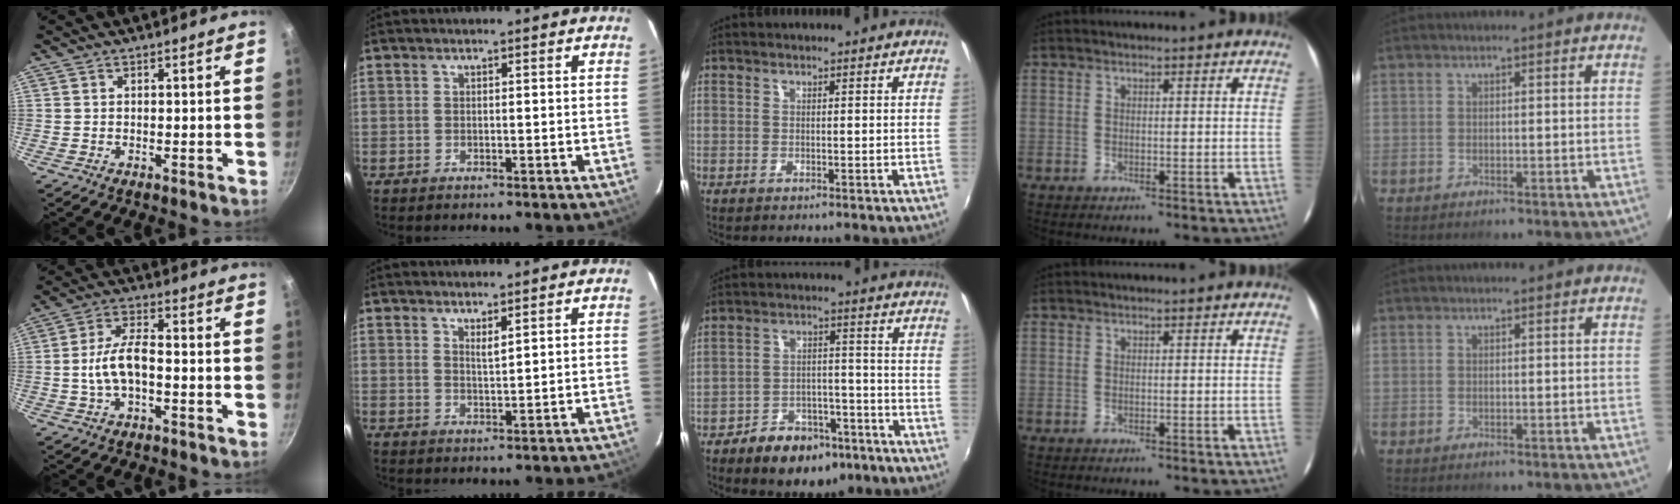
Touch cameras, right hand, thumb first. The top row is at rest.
{"thumb": {"total": 7.9, "force": [-1.6, 3.6, 6.9], "torque": [-0.126, 0.030, -0.035]}, "index": {"total": 2.0, "force": [1.4, 0.2, 1.3], "torque": [-0.022, -0.002, 0.024]}, "middle": {"total": 11.9, "force": [-8.1, 6.8, 5.6], "torque": [-0.108, 0.020, -0.106]}}